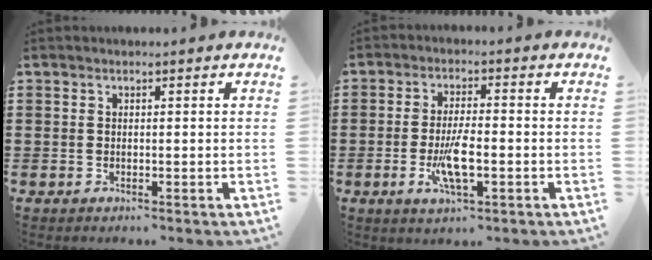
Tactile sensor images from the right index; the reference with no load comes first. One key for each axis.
{"total": 5.9, "fx": -1.7, "fy": 1.6, "fz": 5.4, "tx": -0.116, "ty": -0.009, "tz": -0.035}